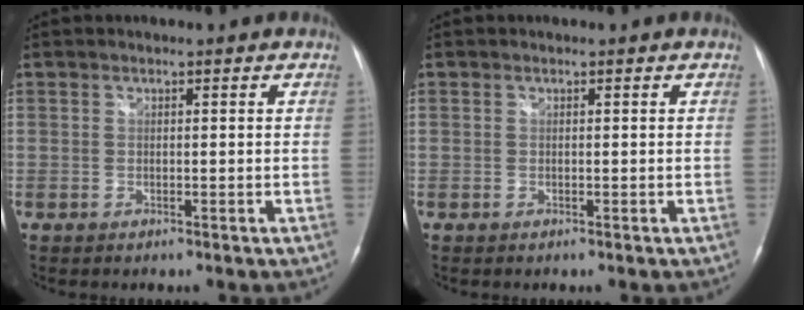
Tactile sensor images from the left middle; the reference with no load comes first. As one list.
[{"total": 0.0}]